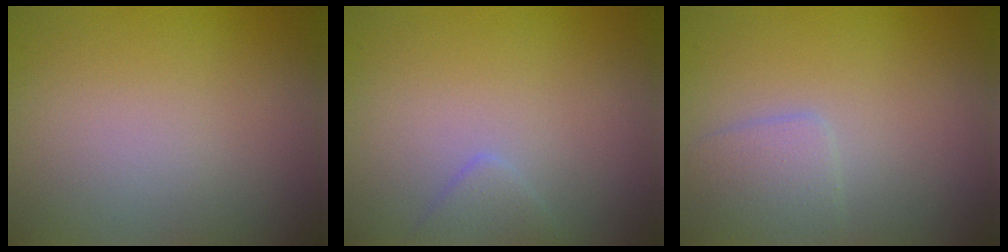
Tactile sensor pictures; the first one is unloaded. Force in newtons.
{"total": 1.4, "press": 1.4, "slide": 0.1}
{"total": 2.2, "press": 2.2, "slide": 0.1}